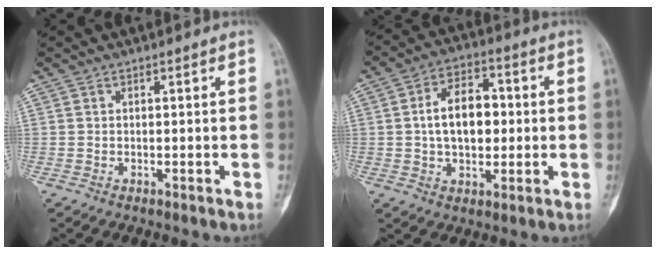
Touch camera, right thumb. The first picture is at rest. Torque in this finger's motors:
{"motor_torque": [1.47, 1.46, 0.74, -0.61, 0.27]}